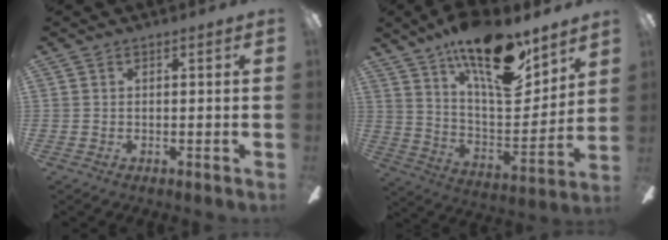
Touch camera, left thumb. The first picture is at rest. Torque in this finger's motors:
{"motor_torque": [1.74, 1.00, 1.76, -1.01, 0.56]}